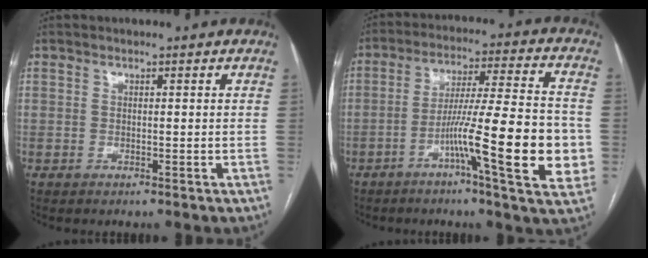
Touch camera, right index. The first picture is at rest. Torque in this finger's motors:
{"motor_torque": [1.18, -0.96, 0.51, 0.21]}